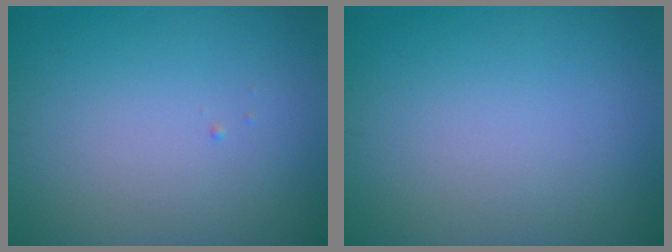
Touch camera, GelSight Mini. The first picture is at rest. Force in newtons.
{"total": 0.0}